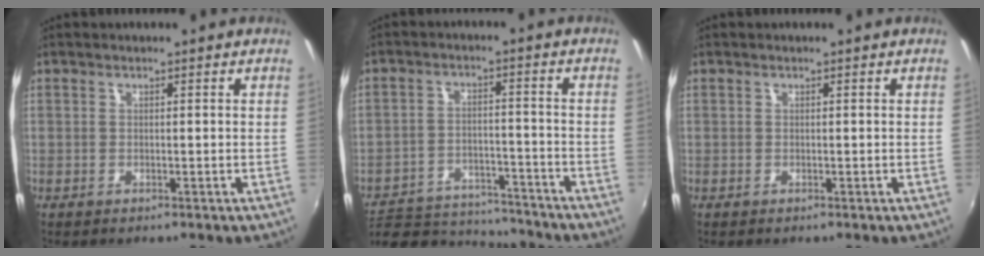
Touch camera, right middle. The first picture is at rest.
{"total": 14.8, "force": [-13.3, 4.5, 4.4], "torque": [-0.100, 0.003, -0.195]}
{"total": 0.0}